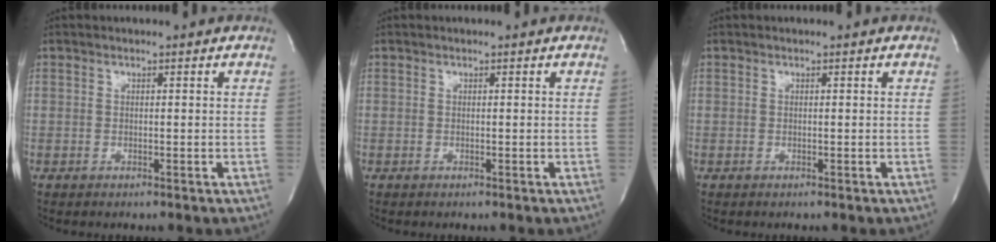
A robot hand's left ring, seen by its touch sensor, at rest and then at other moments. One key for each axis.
{"total": 0.0}
{"total": 0.0}